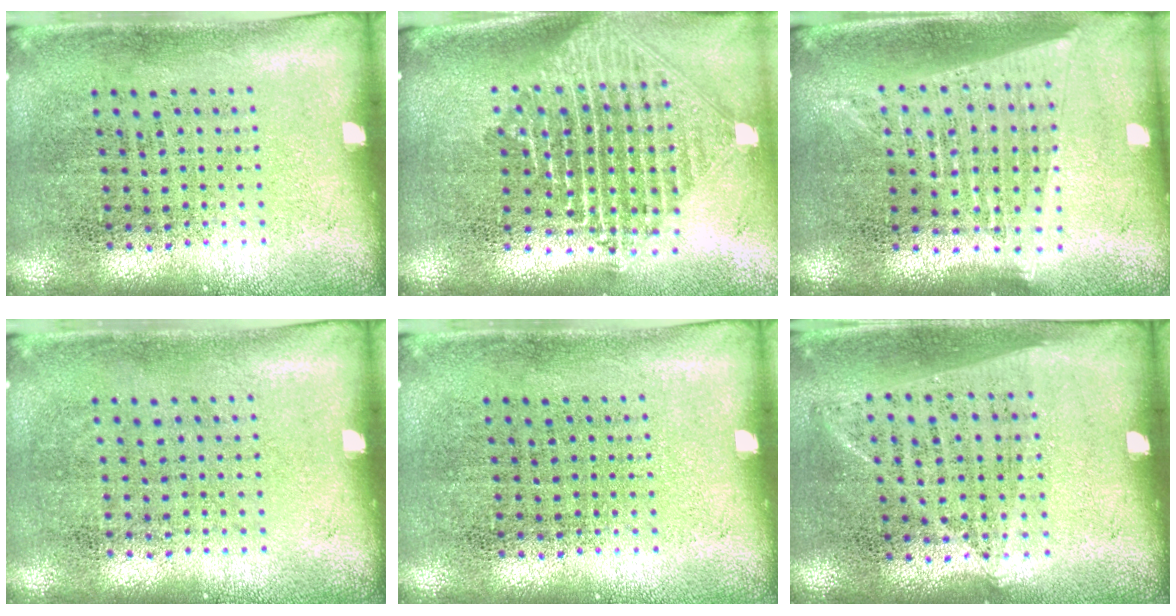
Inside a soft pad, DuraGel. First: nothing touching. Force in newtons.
{"total": 2.4, "press": 1.8, "slide": 1.5}
{"total": 1.7, "press": 1.5, "slide": 0.8}
{"total": 0.0}
{"total": 0.0}
{"total": 1.0, "press": 0.9, "slide": 0.5}